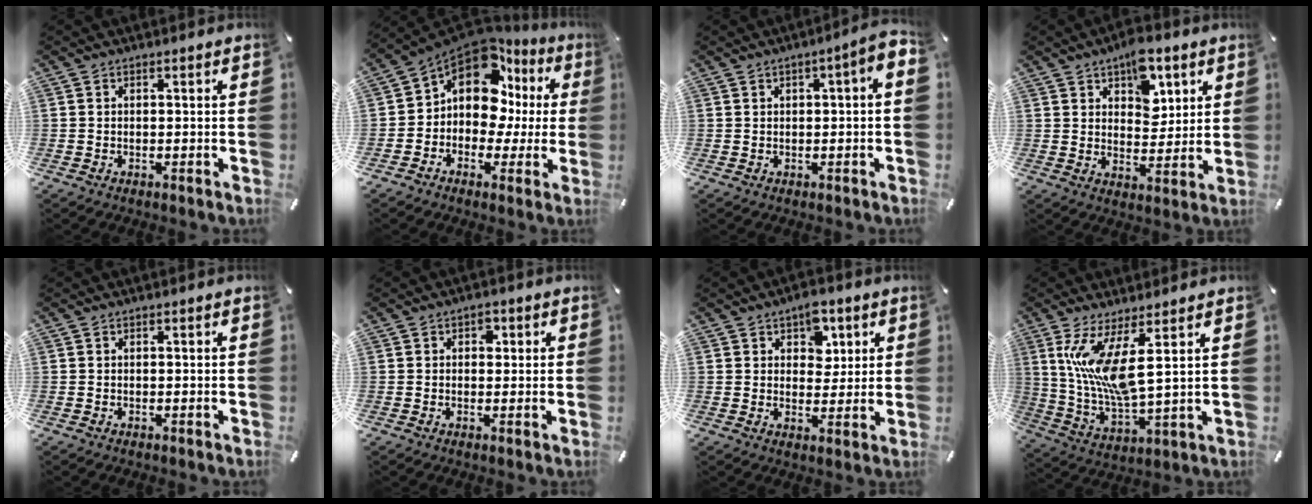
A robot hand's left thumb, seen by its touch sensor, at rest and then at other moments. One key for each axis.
{"total": 12.6, "fx": 5.4, "fy": 8.4, "fz": 7.7, "tx": -0.159, "ty": -0.050, "tz": 0.093}
{"total": 3.6, "fx": 0.1, "fy": 1.3, "fz": 3.4, "tx": -0.061, "ty": 0.009, "tz": 0.002}
{"total": 10.6, "fx": 6.0, "fy": 6.4, "fz": 5.9, "tx": -0.062, "ty": -0.030, "tz": 0.101}
{"total": 0.0}
{"total": 2.1, "fx": 0.5, "fy": 1.7, "fz": 1.1, "tx": -0.001, "ty": -0.003, "tz": 0.002}
{"total": 6.6, "fx": 3.5, "fy": 4.8, "fz": 2.9, "tx": -0.024, "ty": -0.009, "tz": 0.055}
{"total": 12.1, "fx": 5.6, "fy": 2.7, "fz": 10.4, "tx": -0.226, "ty": -0.042, "tz": 0.099}